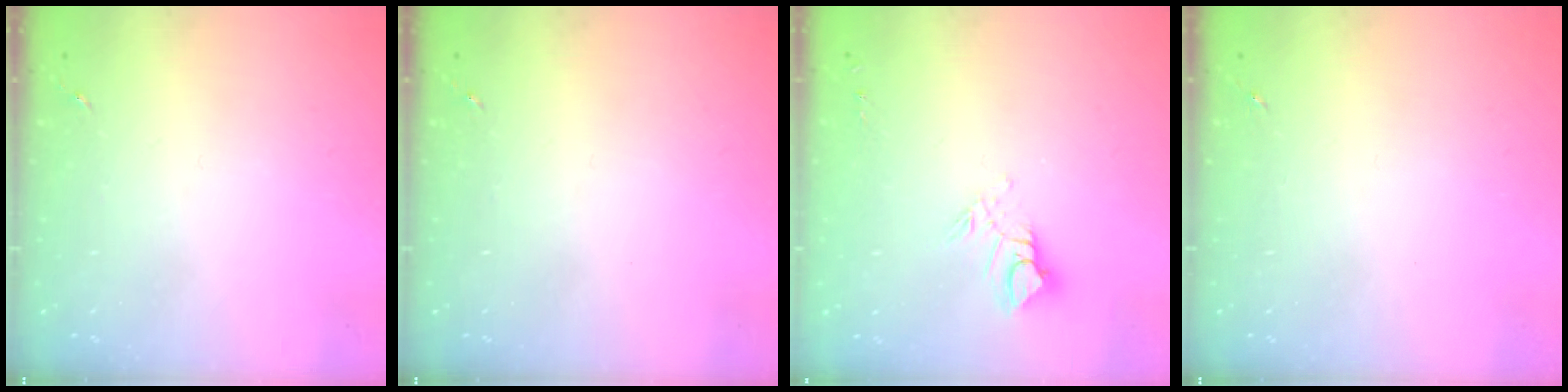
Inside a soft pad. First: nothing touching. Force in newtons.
{"total": 0.0}
{"total": 8.6, "press": 8.6, "slide": 0.9}
{"total": 0.0}